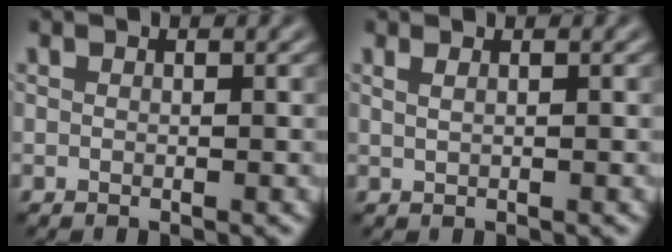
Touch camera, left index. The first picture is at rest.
{"total": 1.5, "force": [0.9, 0.7, 1.0], "torque": [-0.009, -0.005, 0.004]}